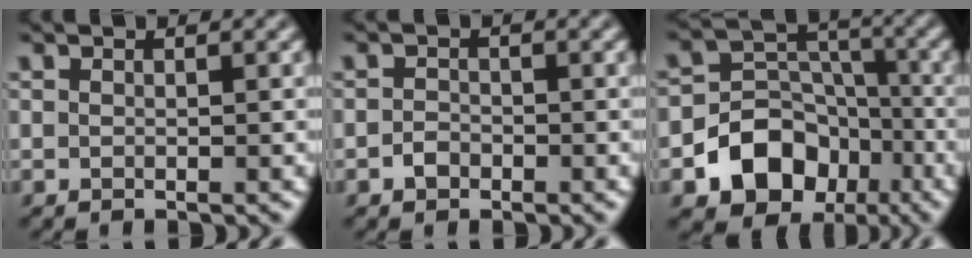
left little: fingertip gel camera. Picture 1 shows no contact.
{"total": 1.2, "force": [-0.8, 0.8, 0.3], "torque": [-0.004, 0.000, -0.018]}
{"total": 9.5, "force": [-4.6, 7.4, 3.7], "torque": [-0.043, -0.001, -0.106]}